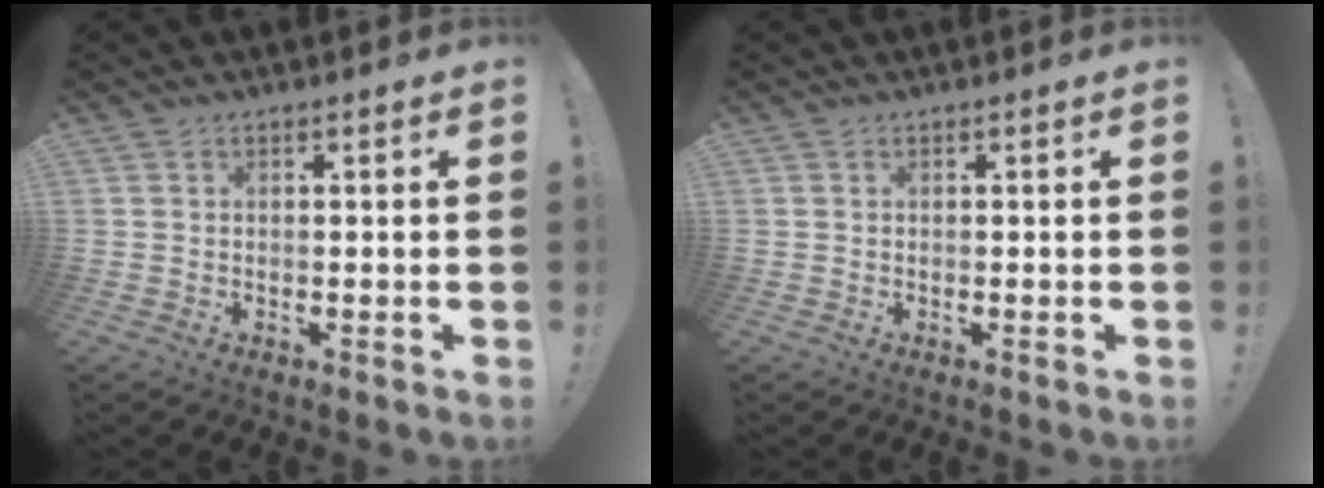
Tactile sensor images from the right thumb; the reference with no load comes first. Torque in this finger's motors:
{"motor_torque": [0.02, 0.00, -0.01, -0.01, 0.00]}